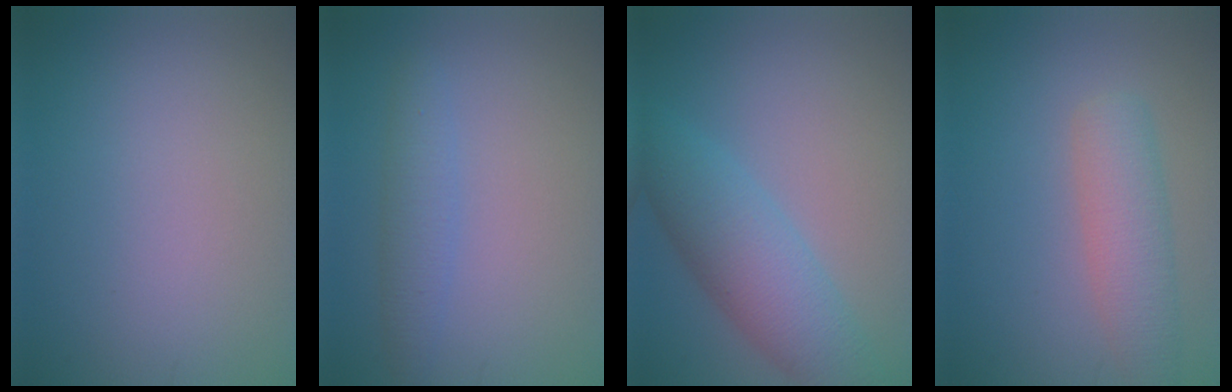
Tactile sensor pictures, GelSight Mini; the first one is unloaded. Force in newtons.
{"total": 2.3, "press": 2.3, "slide": 0.2}
{"total": 5.7, "press": 5.7, "slide": 0.1}
{"total": 3.9, "press": 3.9, "slide": 0.2}